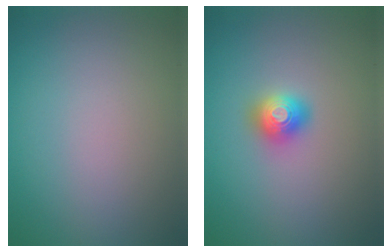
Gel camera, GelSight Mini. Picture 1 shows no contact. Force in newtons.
{"total": 2.0, "press": 2.0, "slide": 0.1}